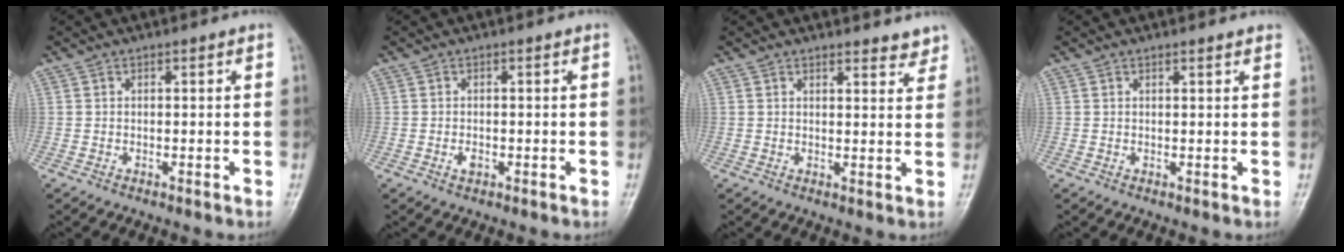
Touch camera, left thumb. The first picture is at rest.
{"total": 1.4, "force": [-0.5, 0.8, 1.1], "torque": [-0.017, 0.003, -0.007]}
{"total": 3.9, "force": [3.5, 1.2, 1.0], "torque": [0.006, -0.024, 0.035]}
{"total": 1.3, "force": [1.1, 0.1, 0.7], "torque": [-0.004, -0.001, 0.015]}